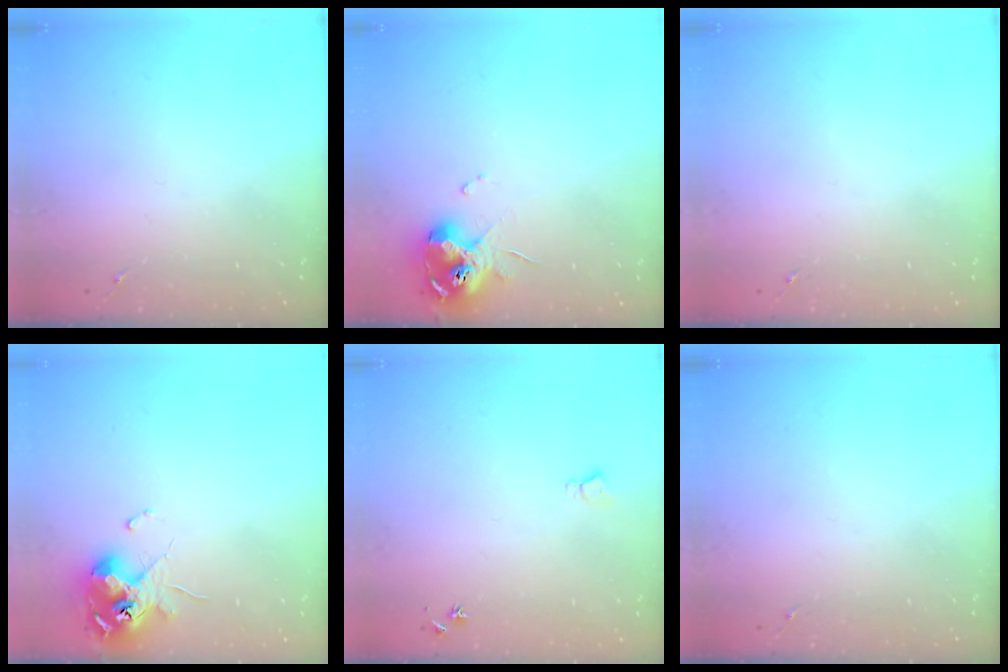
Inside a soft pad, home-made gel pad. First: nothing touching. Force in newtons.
{"total": 11.0, "press": 10.9, "slide": 1.3}
{"total": 0.0}
{"total": 11.8, "press": 11.7, "slide": 1.1}
{"total": 3.9, "press": 3.9, "slide": 0.4}
{"total": 0.0}